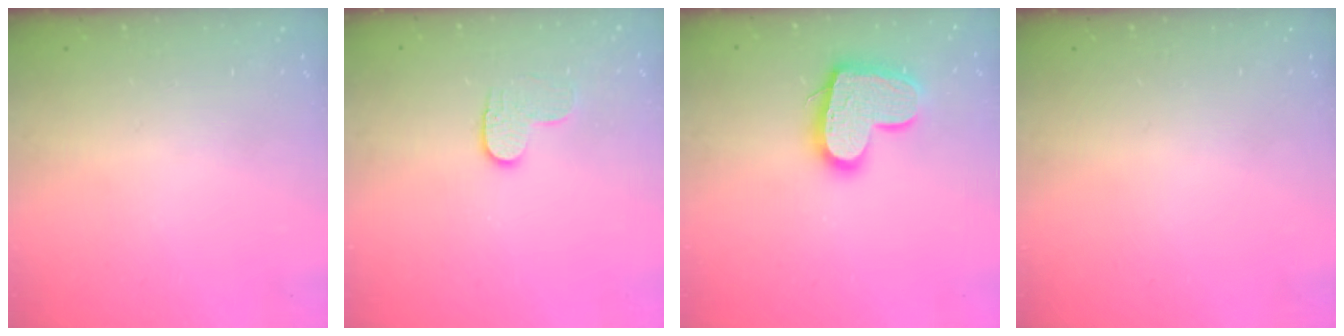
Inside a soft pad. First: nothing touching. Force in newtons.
{"total": 5.7, "press": 5.7, "slide": 0.5}
{"total": 15.1, "press": 15.0, "slide": 1.0}
{"total": 0.0}